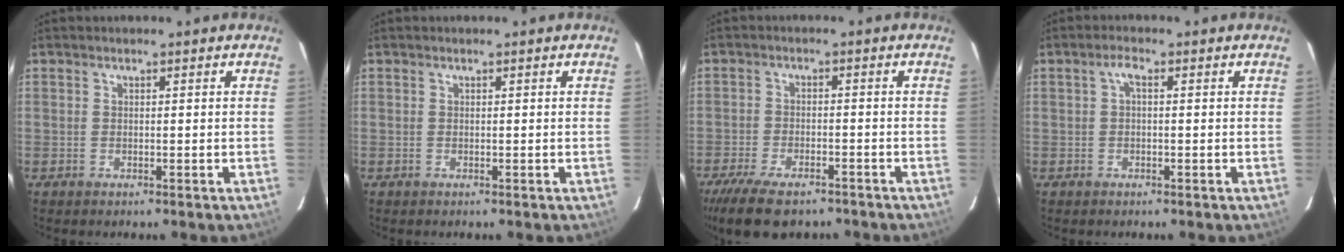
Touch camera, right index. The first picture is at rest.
{"total": 0.0}
{"total": 12.5, "force": [-9.6, 4.7, 6.5], "torque": [-0.155, -0.032, -0.162]}
{"total": 1.6, "force": [0.1, 0.6, 1.5], "torque": [-0.030, 0.008, -0.001]}